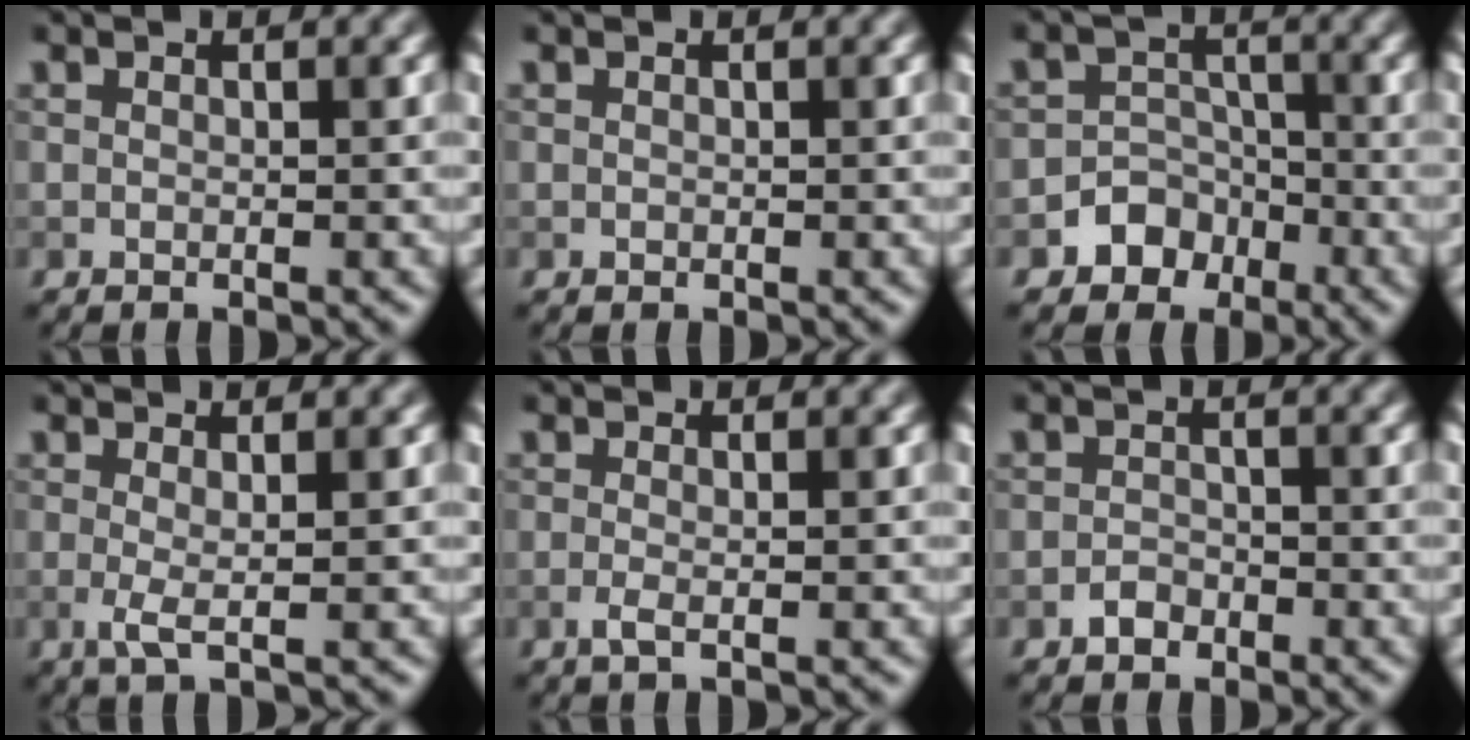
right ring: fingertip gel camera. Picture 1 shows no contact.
{"total": 0.0}
{"total": 4.0, "force": [-2.3, 3.2, 0.5], "torque": [0.029, 0.008, -0.052]}
{"total": 2.0, "force": [0.0, 0.4, 1.9], "torque": [-0.036, -0.003, -0.003]}
{"total": 1.2, "force": [-0.3, 0.3, 1.1], "torque": [-0.023, -0.005, -0.007]}
{"total": 1.3, "force": [-0.9, 0.8, 0.4], "torque": [-0.004, 0.004, -0.017]}